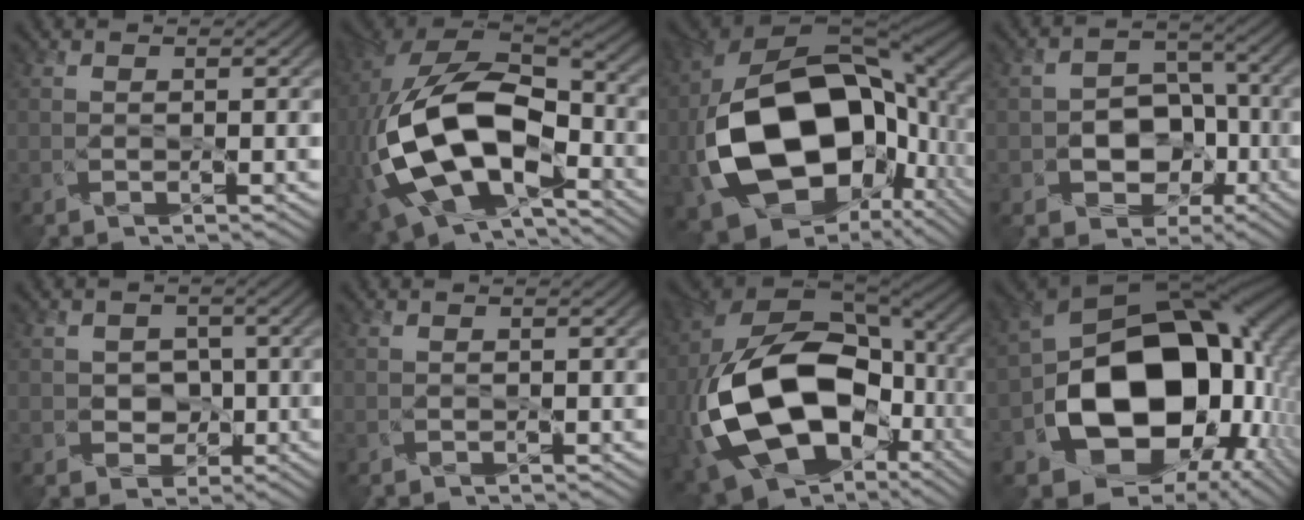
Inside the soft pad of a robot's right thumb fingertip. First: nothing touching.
{"total": 16.2, "force": [-3.1, 10.4, 12.0], "torque": [-0.291, -0.031, -0.038]}
{"total": 17.4, "force": [-2.3, 12.7, 11.6], "torque": [-0.252, -0.015, -0.038]}
{"total": 4.9, "force": [-1.3, 4.6, 1.3], "torque": [0.011, 0.002, -0.028]}
{"total": 2.7, "force": [0.5, 2.4, -1.2], "torque": [0.037, -0.004, 0.009]}
{"total": 0.0}
{"total": 17.3, "force": [-3.4, 12.1, 11.9], "torque": [-0.280, -0.024, -0.053]}
{"total": 17.0, "force": [-2.9, 13.3, 10.1], "torque": [-0.161, -0.031, -0.032]}